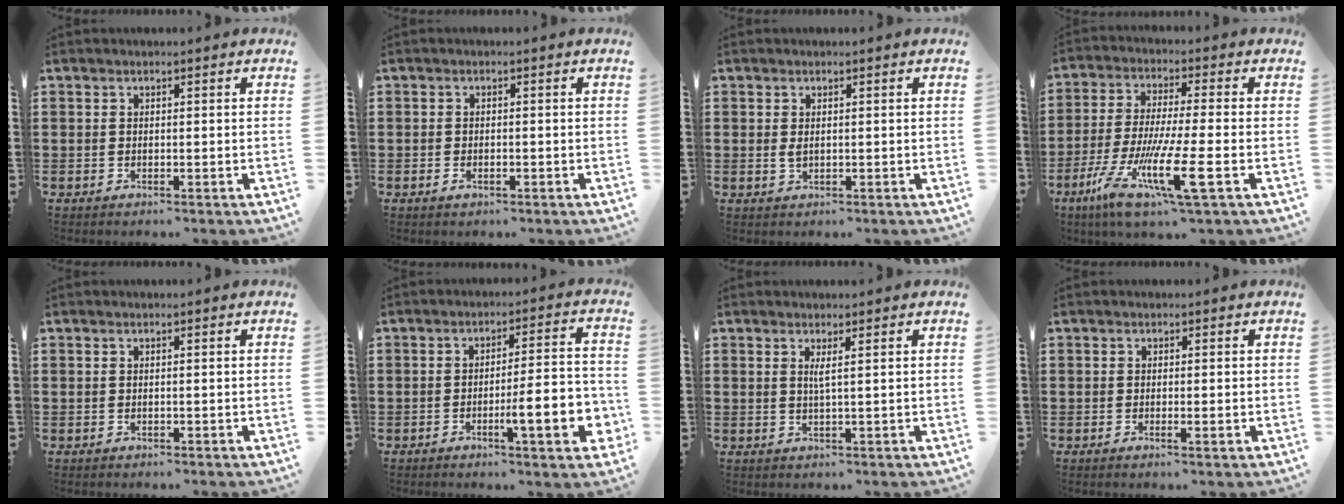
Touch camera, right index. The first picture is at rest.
{"total": 1.2, "force": [-0.6, 0.5, 0.9], "torque": [-0.019, -0.002, -0.010]}
{"total": 1.2, "force": [0.2, 0.6, 1.0], "torque": [-0.022, 0.004, 0.002]}
{"total": 12.5, "force": [-4.9, 1.6, 11.3], "torque": [-0.243, -0.017, -0.094]}
{"total": 0.0}
{"total": 10.2, "force": [-3.5, 2.0, 9.4], "torque": [-0.140, -0.003, -0.057]}
{"total": 1.6, "force": [0.5, -0.2, 1.5], "torque": [-0.030, -0.005, 0.008]}
{"total": 0.8, "force": [-0.2, -0.1, 0.8], "torque": [-0.014, -0.006, -0.003]}